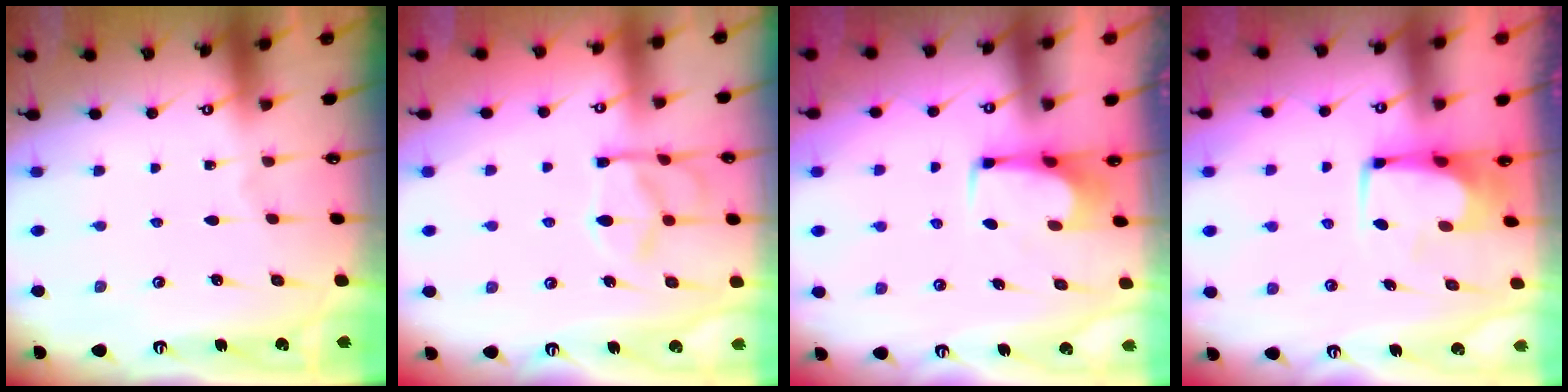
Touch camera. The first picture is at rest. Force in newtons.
{"total": 9.0, "press": 8.9, "slide": 1.6}
{"total": 0.7, "press": 0.6, "slide": 0.3}
{"total": 2.4, "press": 2.3, "slide": 0.5}